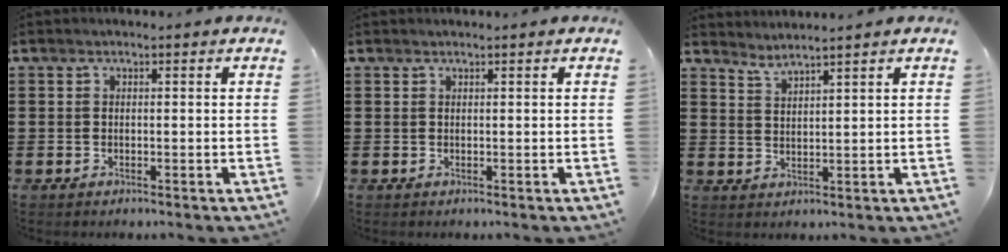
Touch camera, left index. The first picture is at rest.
{"total": 0.0}
{"total": 2.4, "force": [2.3, -0.4, 0.1], "torque": [-0.008, -0.008, 0.044]}